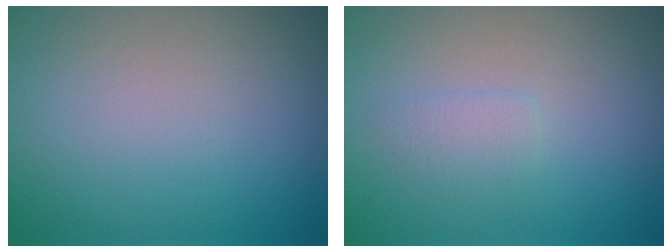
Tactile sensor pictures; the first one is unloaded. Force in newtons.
{"total": 1.2, "press": 1.2, "slide": 0.1}